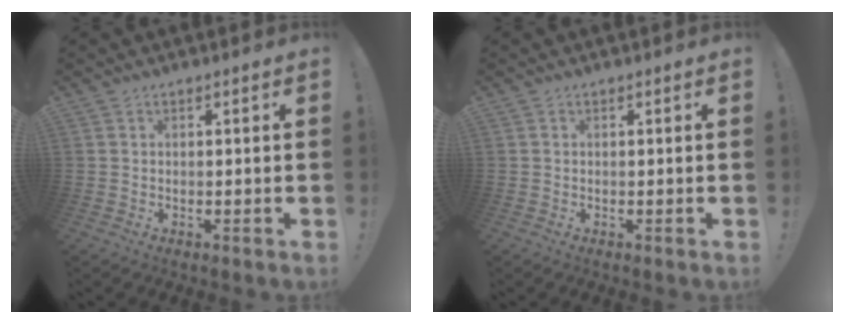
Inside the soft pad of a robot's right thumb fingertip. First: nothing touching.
{"total": 0.0}